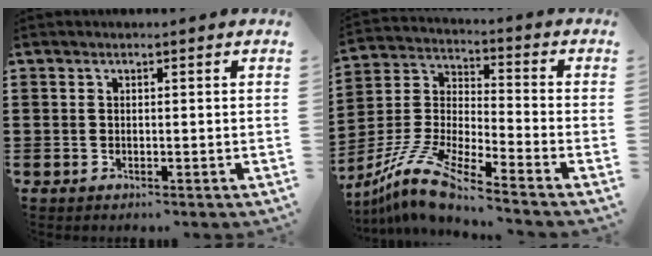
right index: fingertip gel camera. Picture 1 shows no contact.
{"total": 10.2, "force": [-8.6, 0.6, 5.4], "torque": [-0.136, -0.004, -0.178]}